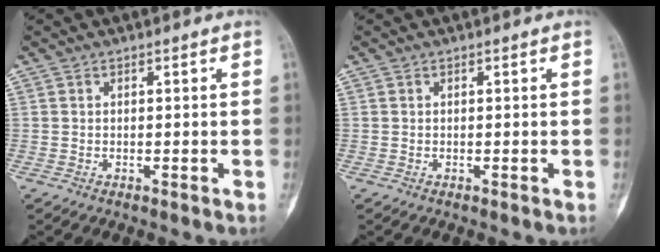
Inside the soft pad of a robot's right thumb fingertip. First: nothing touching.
{"total": 0.0}